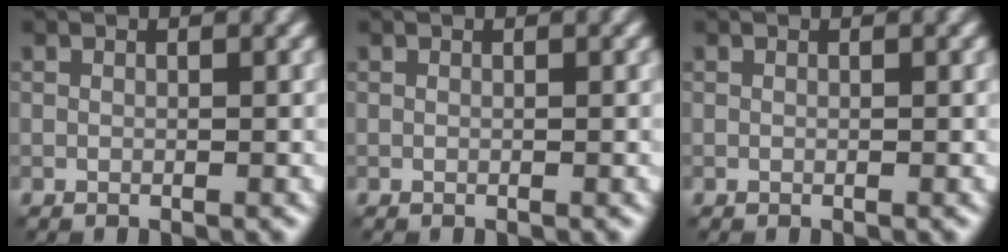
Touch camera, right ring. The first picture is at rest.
{"total": 0.0}
{"total": 0.0}